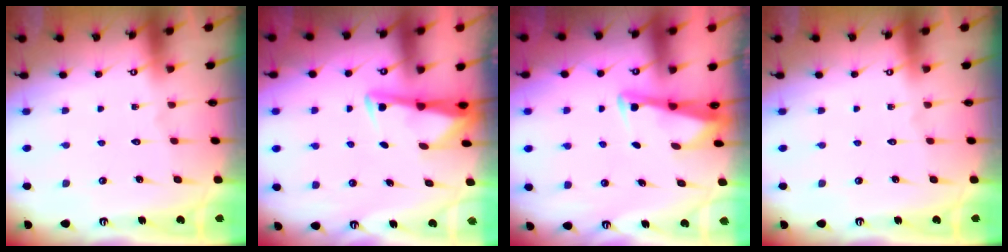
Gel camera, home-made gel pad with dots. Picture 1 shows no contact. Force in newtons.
{"total": 3.1, "press": 3.1, "slide": 0.3}
{"total": 2.9, "press": 2.9, "slide": 0.4}
{"total": 0.0}